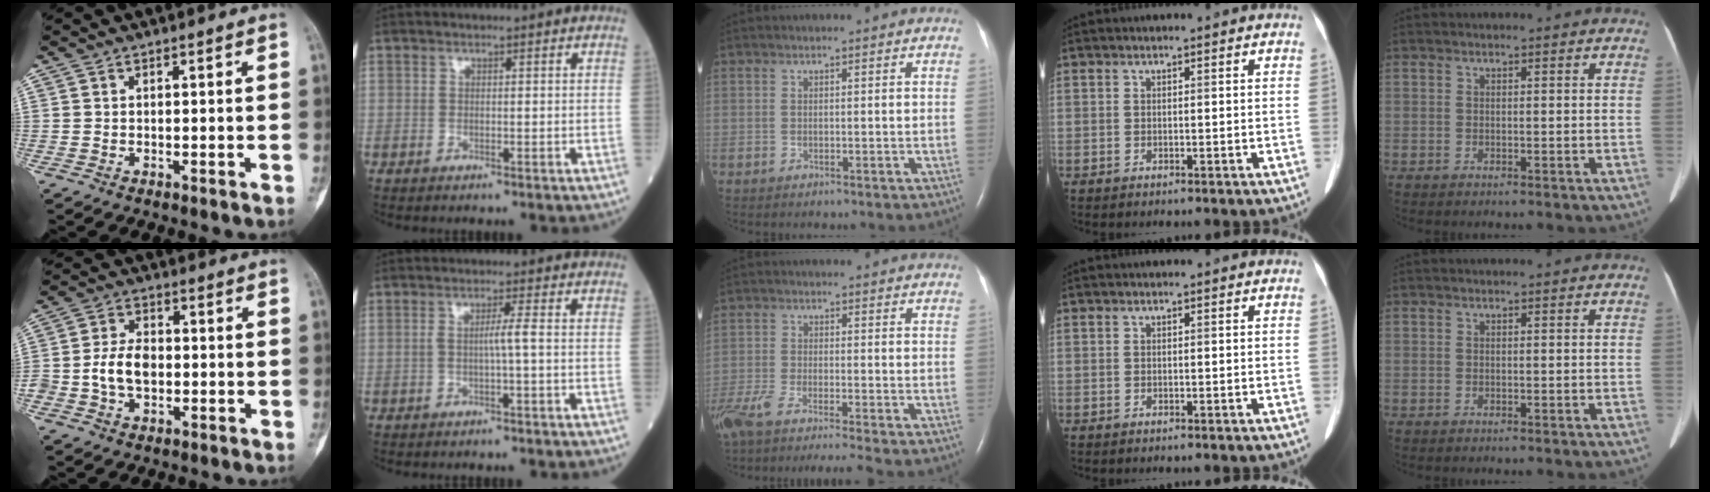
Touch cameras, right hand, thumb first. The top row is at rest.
{"thumb": {"total": 7.1, "force": [-1.4, 4.7, 5.1], "torque": [-0.089, 0.018, -0.029]}, "index": {"total": 2.1, "force": [-0.4, -0.6, 2.0], "torque": [-0.038, 0.002, -0.007]}, "middle": {"total": 11.6, "force": [-9.7, -0.3, 6.3], "torque": [-0.105, -0.029, -0.162]}}